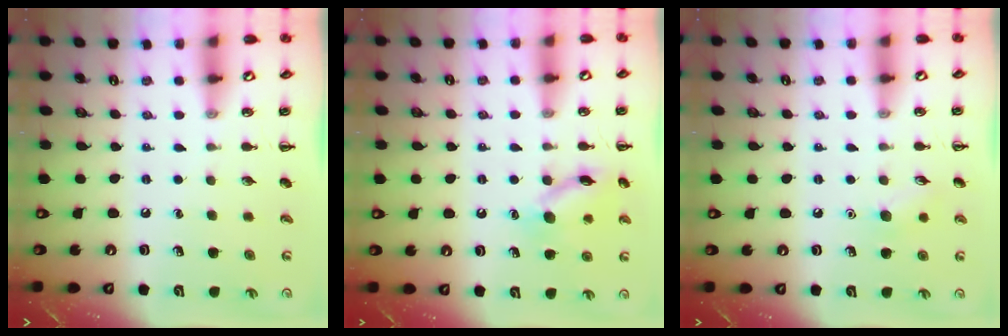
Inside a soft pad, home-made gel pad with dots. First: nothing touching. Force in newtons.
{"total": 12.0, "press": 12.0, "slide": 0.6}
{"total": 6.8, "press": 6.6, "slide": 1.4}